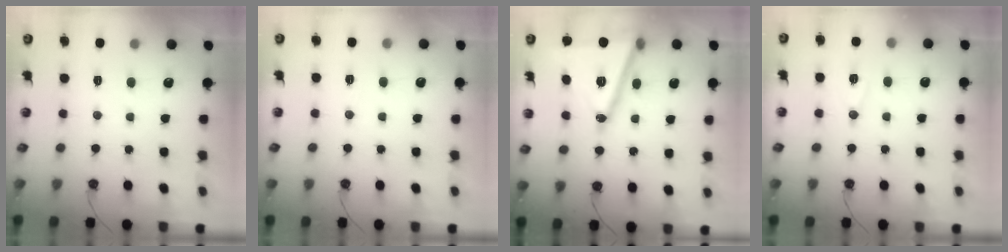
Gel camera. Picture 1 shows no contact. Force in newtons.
{"total": 3.7, "press": 1.6, "slide": 3.3}
{"total": 21.4, "press": 21.1, "slide": 3.5}
{"total": 7.3, "press": 6.4, "slide": 3.6}